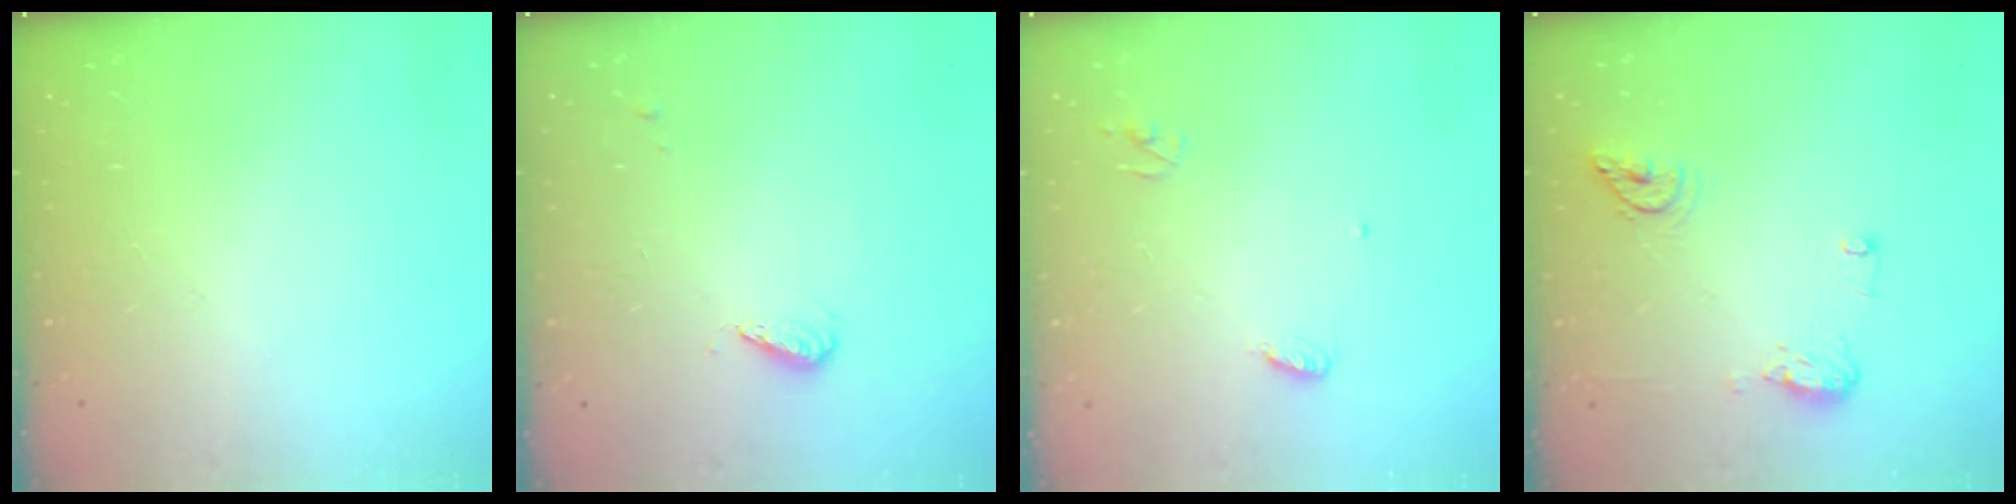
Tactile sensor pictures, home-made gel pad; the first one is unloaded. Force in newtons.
{"total": 3.6, "press": 3.5, "slide": 1.1}
{"total": 3.6, "press": 3.6, "slide": 0.3}
{"total": 12.8, "press": 10.6, "slide": 7.2}